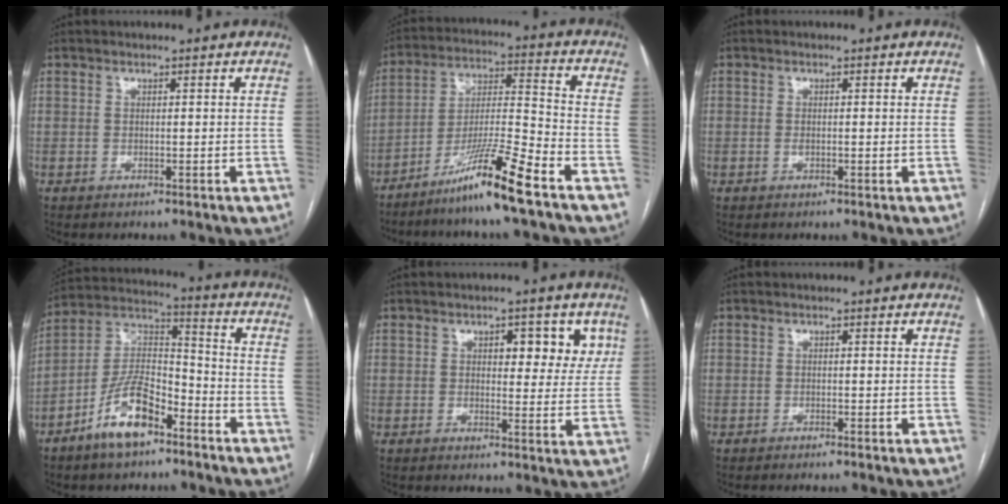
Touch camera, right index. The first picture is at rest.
{"total": 12.8, "force": [-8.8, -1.0, 9.2], "torque": [-0.174, -0.022, -0.161]}
{"total": 1.2, "force": [-0.2, 0.4, 1.1], "torque": [-0.024, -0.002, -0.001]}
{"total": 12.2, "force": [-7.3, 4.7, 8.5], "torque": [-0.177, 0.012, -0.137]}
{"total": 6.7, "force": [2.8, 3.4, 5.0], "torque": [-0.045, 0.009, 0.032]}
{"total": 0.8, "force": [-0.7, -0.2, 0.4], "torque": [-0.005, 0.003, -0.012]}